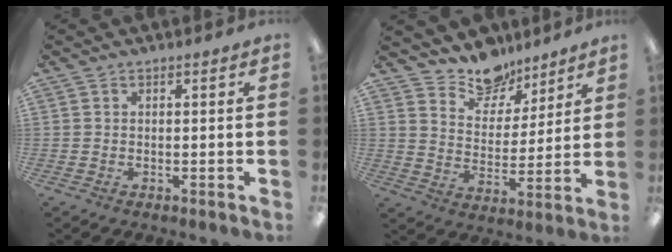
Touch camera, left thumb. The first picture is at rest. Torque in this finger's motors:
{"motor_torque": [-0.12, -0.31, -0.47, -0.44, 0.03]}